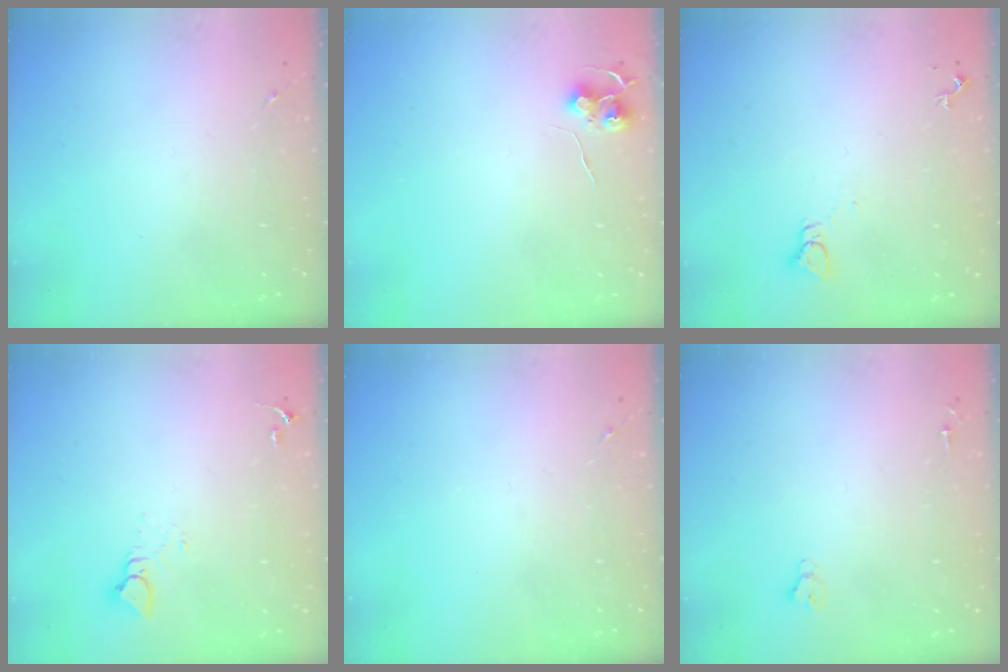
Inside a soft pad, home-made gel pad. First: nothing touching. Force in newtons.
{"total": 6.4, "press": 6.3, "slide": 0.6}
{"total": 2.2, "press": 2.2, "slide": 0.1}
{"total": 4.2, "press": 4.2, "slide": 0.2}
{"total": 0.0}
{"total": 2.7, "press": 2.7, "slide": 0.0}